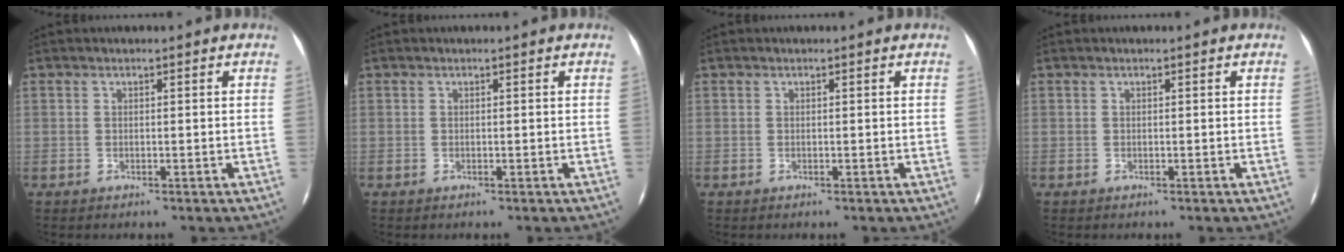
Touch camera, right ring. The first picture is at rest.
{"total": 0.0}
{"total": 0.0}
{"total": 0.0}